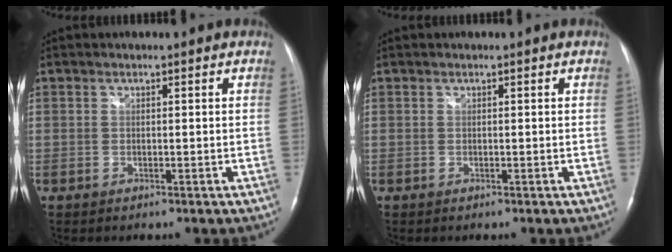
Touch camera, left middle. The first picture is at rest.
{"total": 0.0}